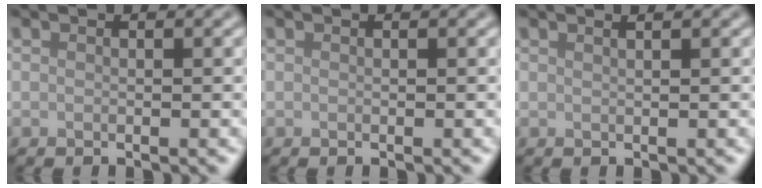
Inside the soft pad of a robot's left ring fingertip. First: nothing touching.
{"total": 0.0}
{"total": 1.7, "force": [1.0, 0.7, 1.1], "torque": [0.004, 0.000, -0.005]}